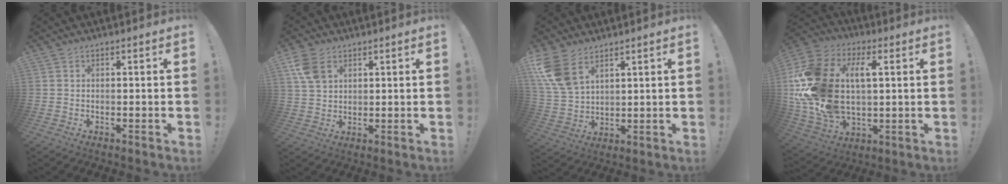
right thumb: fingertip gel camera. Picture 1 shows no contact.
{"total": 8.0, "force": [3.7, 5.5, 4.5], "torque": [-0.077, -0.008, 0.073]}
{"total": 11.3, "force": [6.6, 6.5, 6.4], "torque": [-0.134, -0.025, 0.132]}
{"total": 24.0, "force": [4.0, 15.7, 17.7], "torque": [-0.360, -0.003, 0.075]}